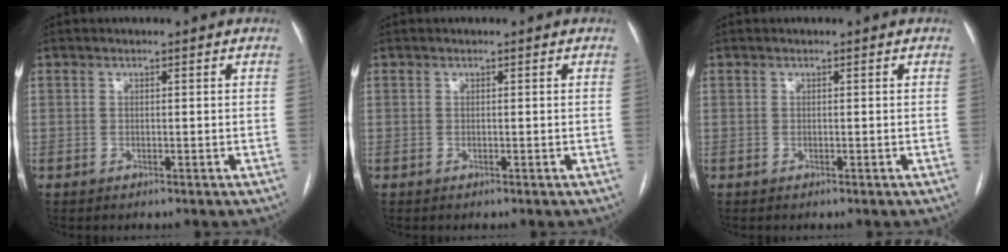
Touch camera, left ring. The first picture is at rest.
{"total": 0.0}
{"total": 0.0}